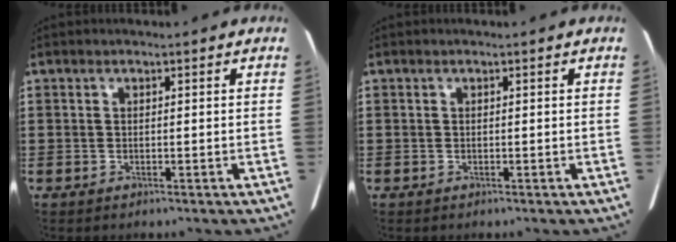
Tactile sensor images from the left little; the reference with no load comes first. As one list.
[{"total": 0.0}]